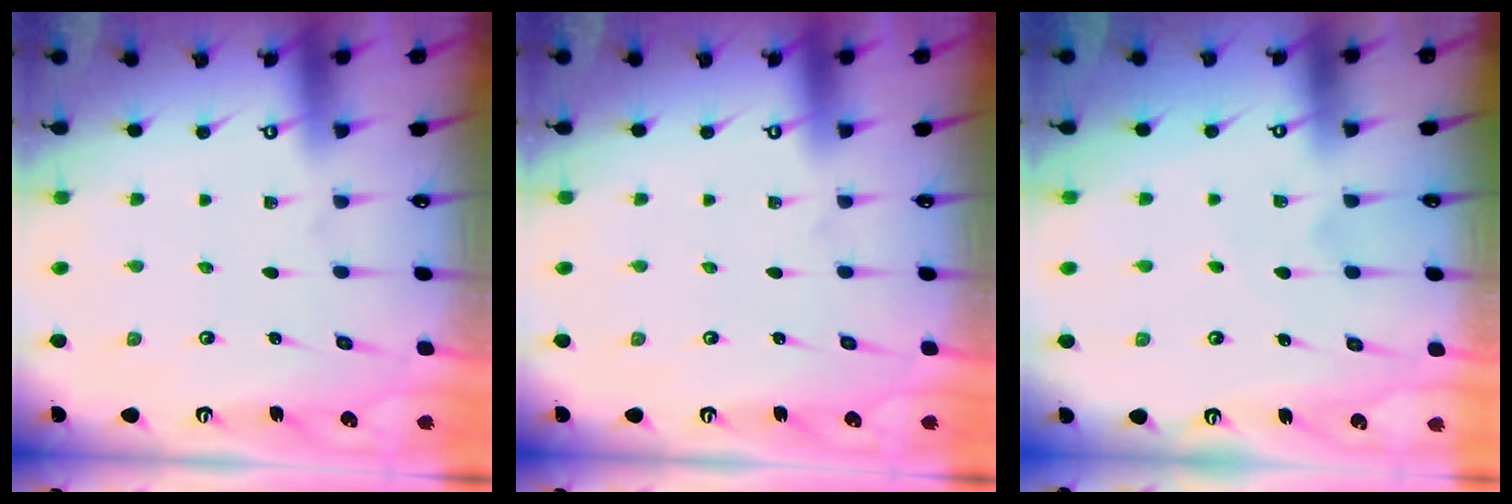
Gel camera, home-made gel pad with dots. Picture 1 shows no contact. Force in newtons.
{"total": 0.0}
{"total": 4.2, "press": 4.1, "slide": 0.6}